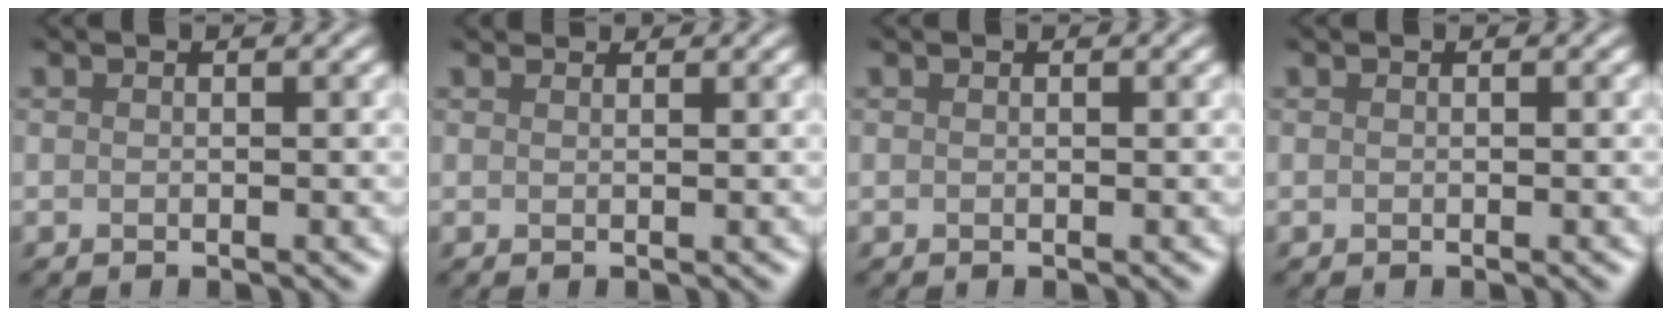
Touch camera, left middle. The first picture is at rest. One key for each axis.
{"total": 1.8, "fx": 1.7, "fy": 0.5, "fz": 0.6, "tx": 0.000, "ty": 0.014, "tz": 0.010}
{"total": 0.0}
{"total": 0.0}